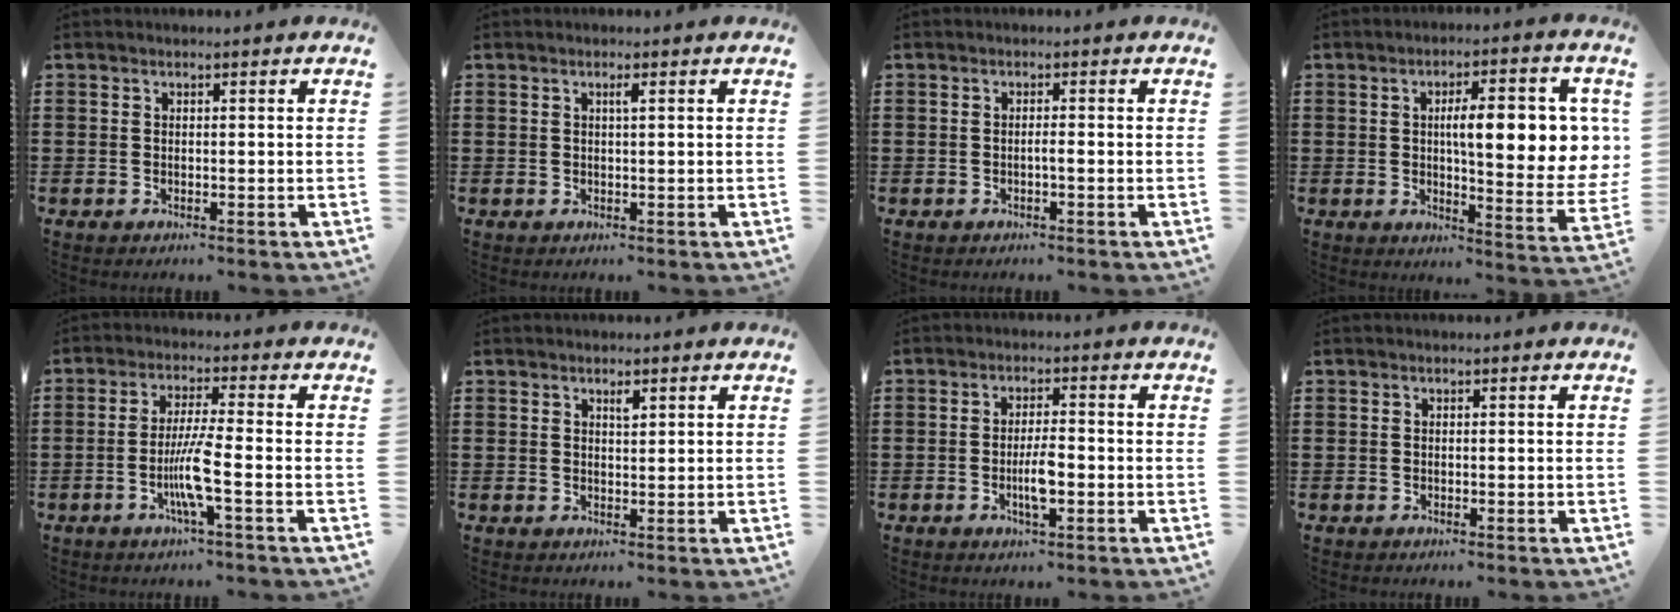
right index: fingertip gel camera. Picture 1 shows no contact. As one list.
[{"total": 0.9, "force": [0.3, -0.1, 0.8], "torque": [-0.016, -0.002, 0.005]}, {"total": 1.0, "force": [-0.5, -0.1, 0.9], "torque": [-0.016, -0.003, -0.010]}, {"total": 11.3, "force": [1.8, 3.0, 10.8], "torque": [-0.164, -0.001, 0.022]}, {"total": 6.5, "force": [-2.3, 0.0, 6.1], "torque": [-0.125, -0.017, -0.047]}, {"total": 1.4, "force": [0.8, 0.4, 1.0], "torque": [-0.013, -0.001, 0.012]}, {"total": 4.3, "force": [-1.2, 1.1, 4.0], "torque": [-0.076, 0.002, -0.024]}, {"total": 0.0}]